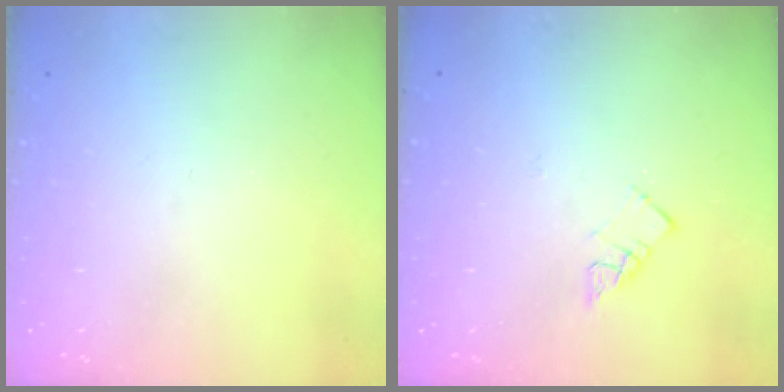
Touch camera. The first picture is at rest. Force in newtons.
{"total": 4.2, "press": 4.2, "slide": 0.4}